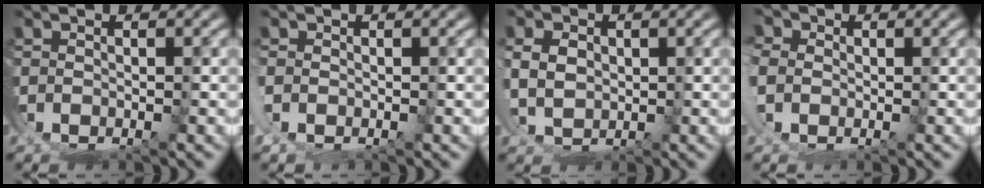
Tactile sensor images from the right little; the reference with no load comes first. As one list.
[{"total": 0.5, "force": [0.5, -0.2, 0.0], "torque": [-0.008, 0.004, 0.006]}, {"total": 2.5, "force": [2.2, 1.1, -0.1], "torque": [-0.016, 0.001, 0.040]}, {"total": 1.6, "force": [1.3, 0.6, -0.8], "torque": [-0.003, 0.005, 0.014]}]